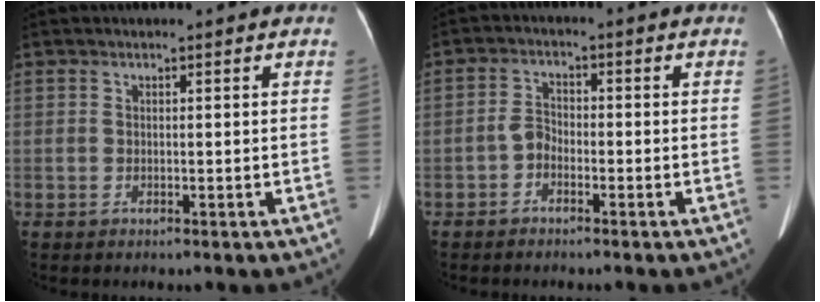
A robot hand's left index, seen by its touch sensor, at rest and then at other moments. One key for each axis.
{"total": 2.5, "fx": -1.5, "fy": 1.5, "fz": 1.3, "tx": -0.025, "ty": 0.004, "tz": -0.030}